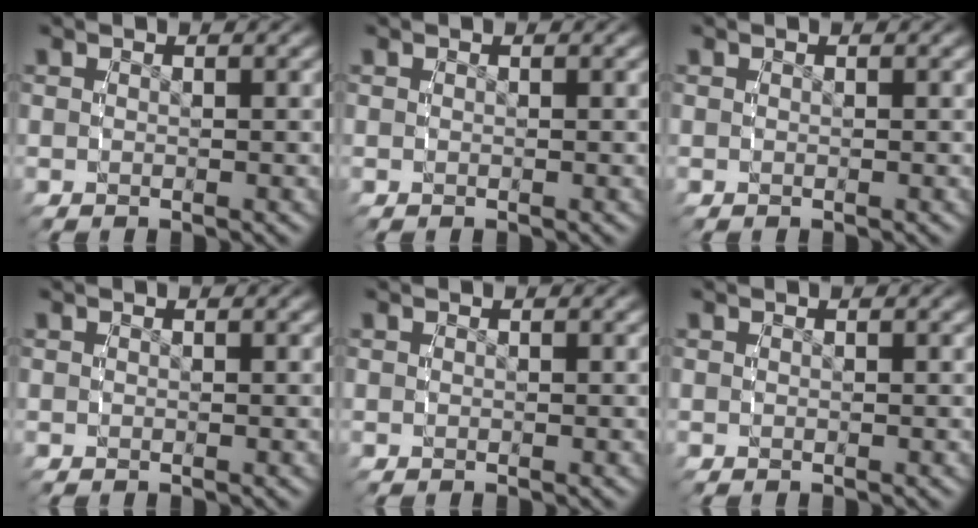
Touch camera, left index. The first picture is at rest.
{"total": 0.0}
{"total": 0.0}
{"total": 0.0}
{"total": 0.0}
{"total": 0.0}